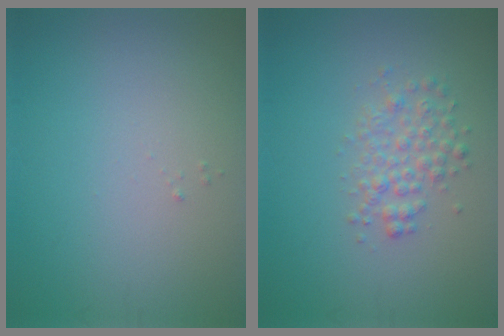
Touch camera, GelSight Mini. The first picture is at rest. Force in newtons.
{"total": 2.5, "press": 2.5, "slide": 0.1}